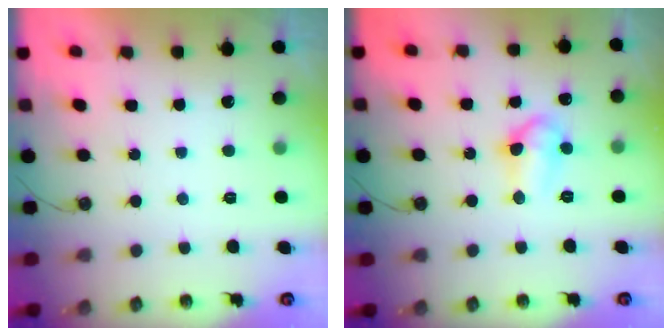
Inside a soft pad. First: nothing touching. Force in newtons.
{"total": 7.9, "press": 7.8, "slide": 0.9}